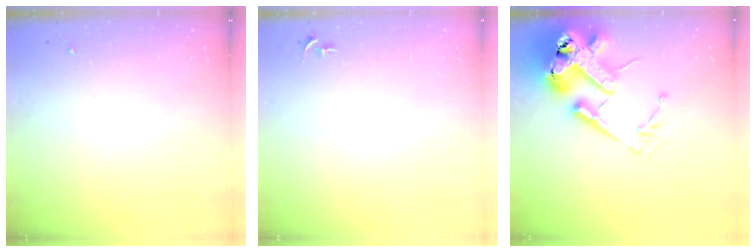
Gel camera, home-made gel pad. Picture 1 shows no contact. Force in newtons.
{"total": 2.7, "press": 2.7, "slide": 0.3}
{"total": 24.1, "press": 23.9, "slide": 3.2}